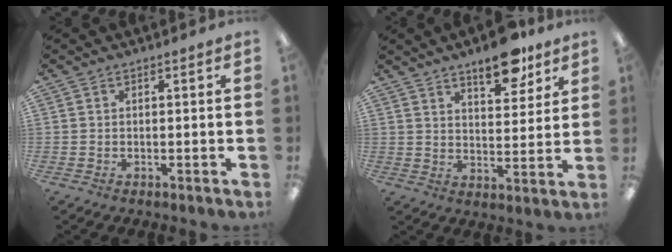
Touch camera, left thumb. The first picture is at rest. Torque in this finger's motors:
{"motor_torque": [0.15, 0.19, -0.14, 0.03, 0.04]}